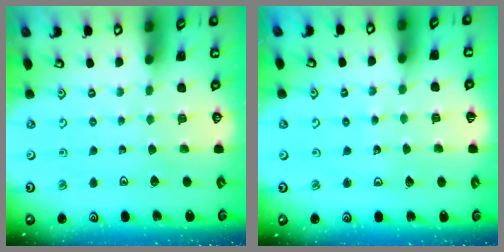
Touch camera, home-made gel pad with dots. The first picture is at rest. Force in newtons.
{"total": 4.9, "press": 4.9, "slide": 0.6}